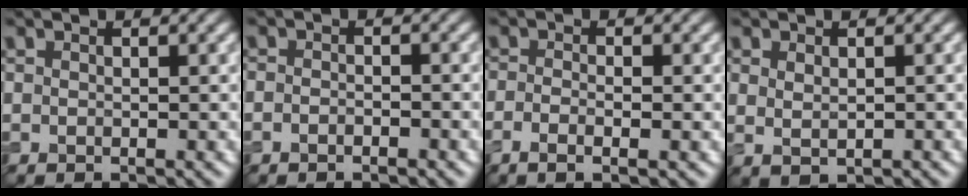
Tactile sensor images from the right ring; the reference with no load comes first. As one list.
[{"total": 1.2, "force": [-0.8, 0.5, 0.7], "torque": [-0.011, 0.000, -0.016]}, {"total": 2.1, "force": [-0.9, 0.6, 1.8], "torque": [-0.034, -0.006, -0.021]}, {"total": 1.4, "force": [0.3, 0.7, 1.2], "torque": [-0.023, -0.003, 0.012]}]